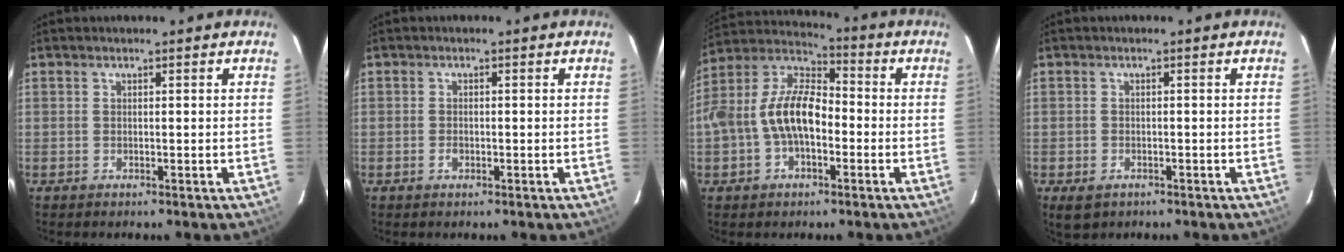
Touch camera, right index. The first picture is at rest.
{"total": 1.4, "force": [-0.6, 0.9, 0.9], "torque": [-0.017, 0.002, -0.011]}
{"total": 13.1, "force": [-2.5, 7.5, 10.4], "torque": [-0.212, 0.023, -0.050]}
{"total": 3.4, "force": [-1.8, 2.3, 1.6], "torque": [-0.032, -0.007, -0.025]}